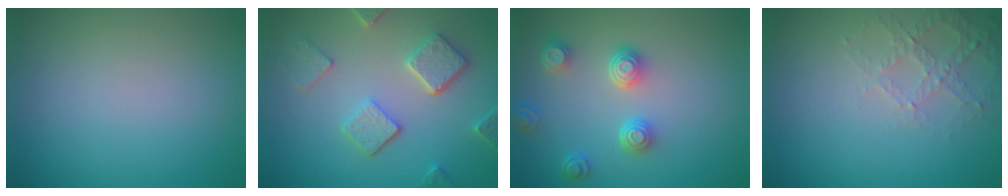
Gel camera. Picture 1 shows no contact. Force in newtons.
{"total": 4.9, "press": 3.8, "slide": 3.1}
{"total": 3.9, "press": 3.1, "slide": 2.3}
{"total": 2.6, "press": 2.5, "slide": 0.8}